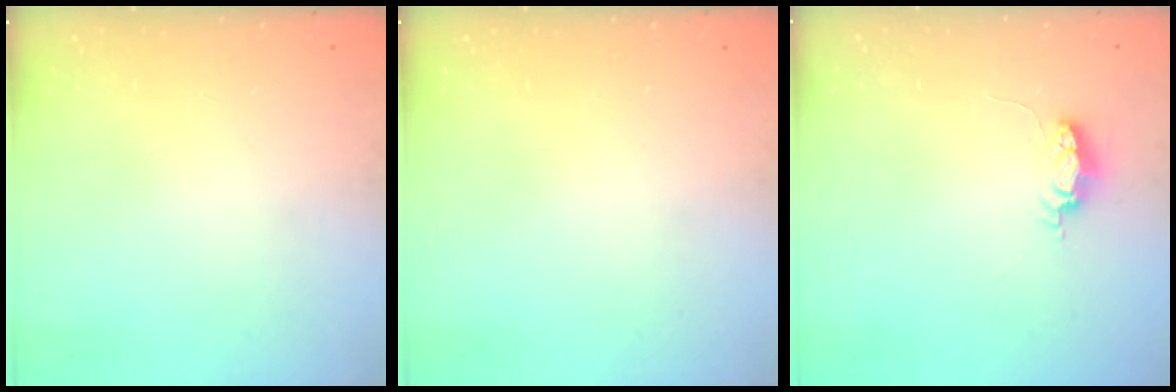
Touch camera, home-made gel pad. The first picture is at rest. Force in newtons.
{"total": 0.0}
{"total": 4.0, "press": 3.9, "slide": 0.5}